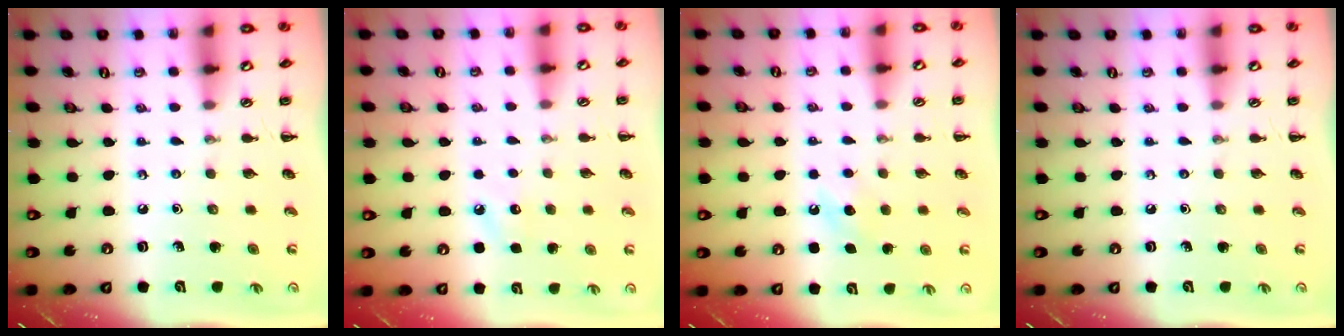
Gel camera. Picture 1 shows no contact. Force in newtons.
{"total": 4.9, "press": 4.8, "slide": 1.2}
{"total": 5.7, "press": 5.5, "slide": 1.6}
{"total": 0.0}